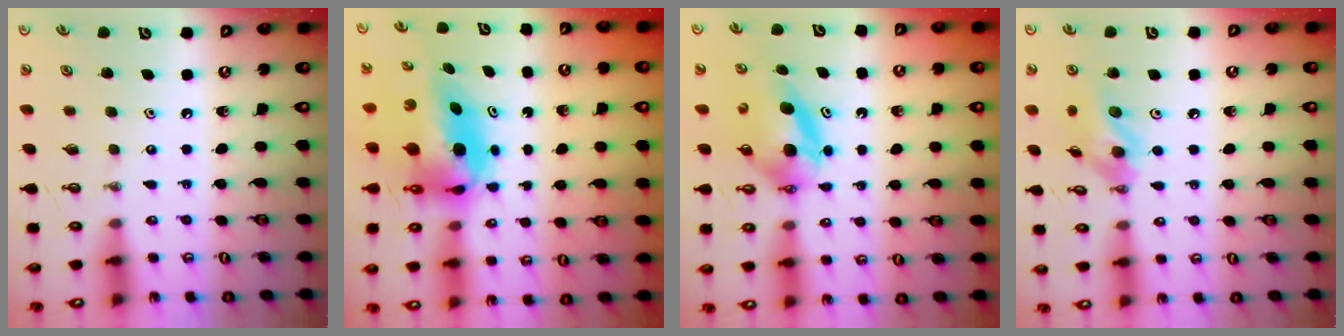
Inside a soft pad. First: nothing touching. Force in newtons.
{"total": 8.4, "press": 7.8, "slide": 3.0}
{"total": 6.9, "press": 5.6, "slide": 4.0}
{"total": 11.9, "press": 11.9, "slide": 1.4}